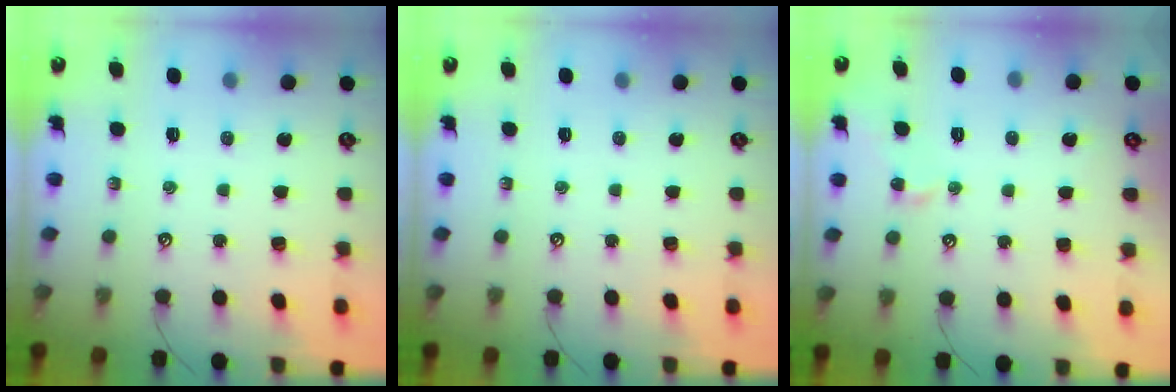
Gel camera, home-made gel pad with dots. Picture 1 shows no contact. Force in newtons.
{"total": 0.0}
{"total": 1.6, "press": 1.5, "slide": 0.6}